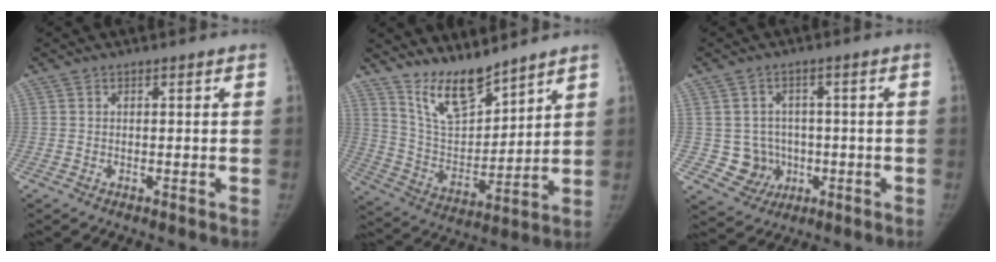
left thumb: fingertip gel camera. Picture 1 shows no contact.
{"total": 11.9, "force": [9.9, 3.6, 5.5], "torque": [-0.073, -0.076, 0.198]}
{"total": 3.9, "force": [-0.6, 3.8, 0.9], "torque": [0.008, 0.007, -0.004]}